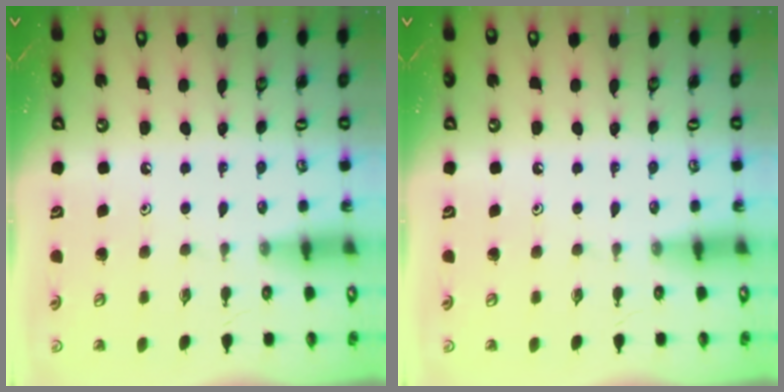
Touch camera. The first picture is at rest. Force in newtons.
{"total": 0.0}